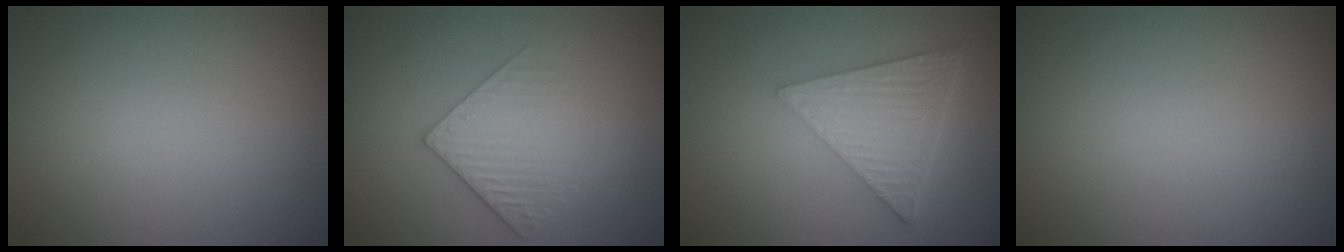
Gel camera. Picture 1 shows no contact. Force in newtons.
{"total": 3.0, "press": 2.7, "slide": 1.3}
{"total": 6.4, "press": 4.3, "slide": 4.7}
{"total": 0.0}